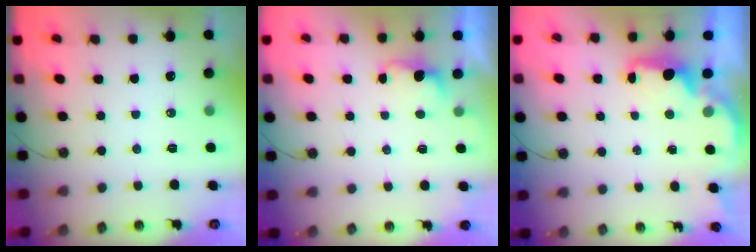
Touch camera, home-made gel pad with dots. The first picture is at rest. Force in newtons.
{"total": 2.1, "press": 2.0, "slide": 0.9}
{"total": 2.3, "press": 2.2, "slide": 0.8}